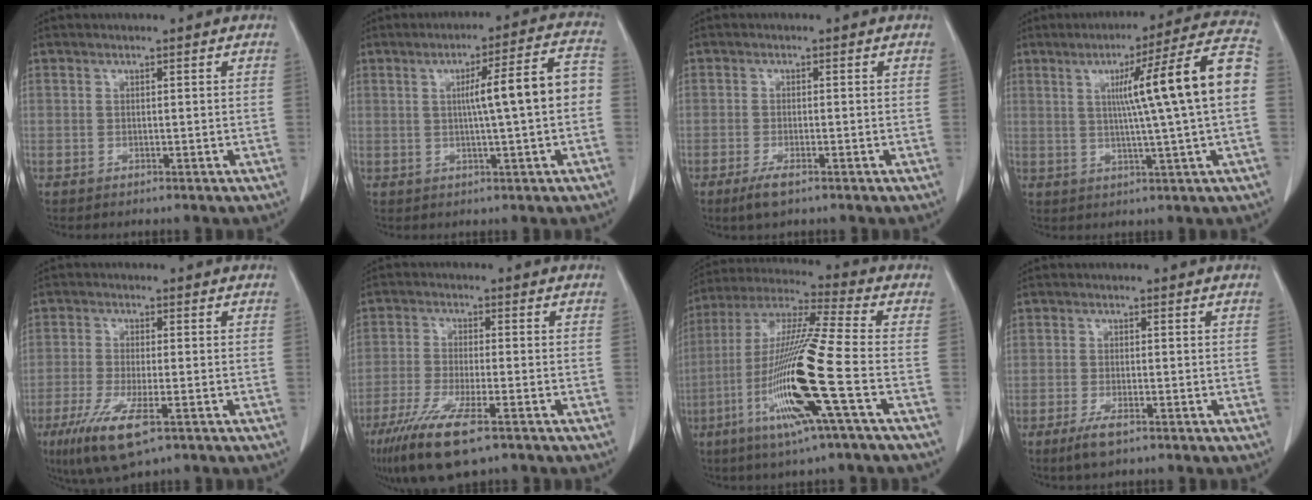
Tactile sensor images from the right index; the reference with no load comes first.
{"total": 9.7, "force": [0.0, 0.2, 9.7], "torque": [-0.135, 0.026, -0.002]}
{"total": 2.8, "force": [-1.8, 0.6, 2.0], "torque": [-0.041, -0.005, -0.032]}
{"total": 15.3, "force": [1.7, -1.4, 15.1], "torque": [-0.214, 0.019, 0.020]}
{"total": 9.4, "force": [-5.1, 1.9, 7.7], "torque": [-0.150, -0.027, -0.085]}
{"total": 10.9, "force": [-6.8, 1.8, 8.3], "torque": [-0.155, -0.028, -0.113]}
{"total": 18.0, "force": [-5.6, -0.9, 17.1], "torque": [-0.348, -0.019, -0.118]}
{"total": 3.2, "force": [-2.0, 0.7, 2.4], "torque": [-0.049, -0.006, -0.036]}